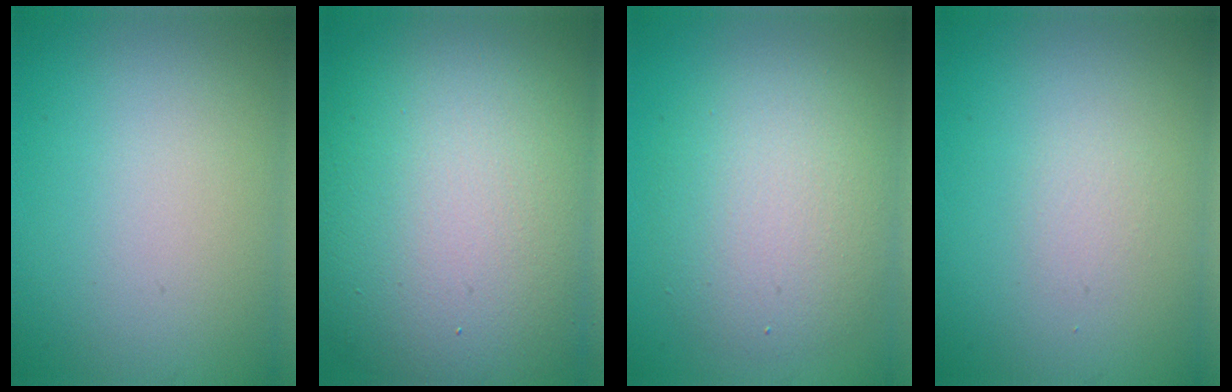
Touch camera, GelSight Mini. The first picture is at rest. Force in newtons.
{"total": 16.5, "press": 16.5, "slide": 0.9}
{"total": 5.4, "press": 5.4, "slide": 0.3}
{"total": 0.8, "press": 0.8, "slide": 0.1}